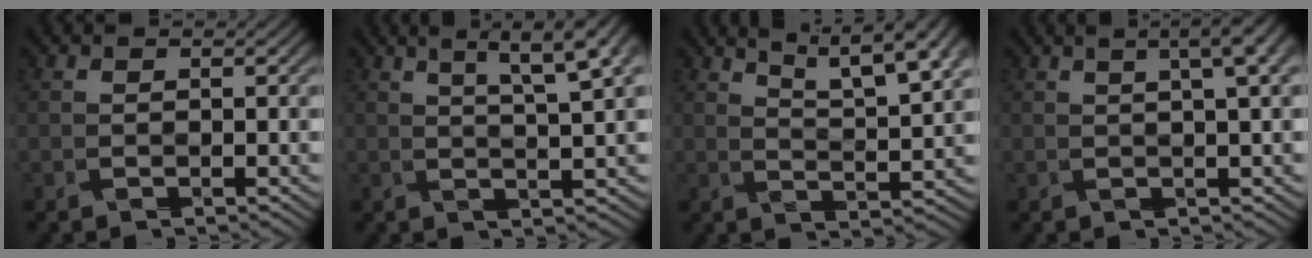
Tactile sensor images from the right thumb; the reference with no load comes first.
{"total": 6.0, "force": [3.5, 0.0, 4.9], "torque": [-0.087, 0.016, 0.059]}
{"total": 8.3, "force": [6.3, 1.0, 5.2], "torque": [-0.092, 0.005, 0.096]}
{"total": 4.3, "force": [1.8, 0.2, 3.9], "torque": [-0.072, 0.008, 0.033]}